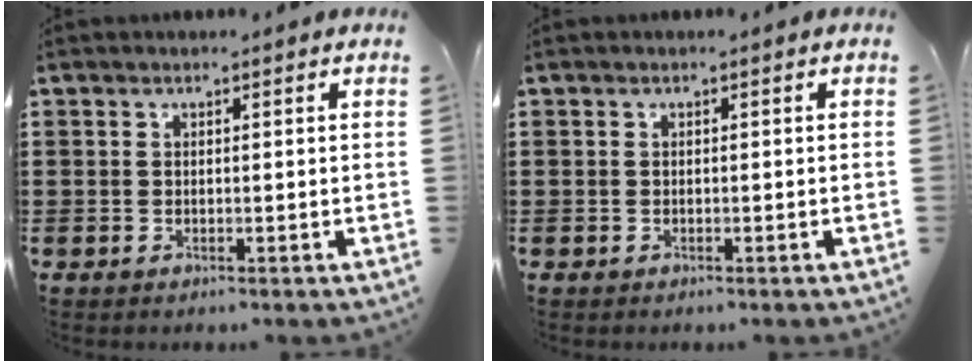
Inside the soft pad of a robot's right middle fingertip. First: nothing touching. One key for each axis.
{"total": 0.0}